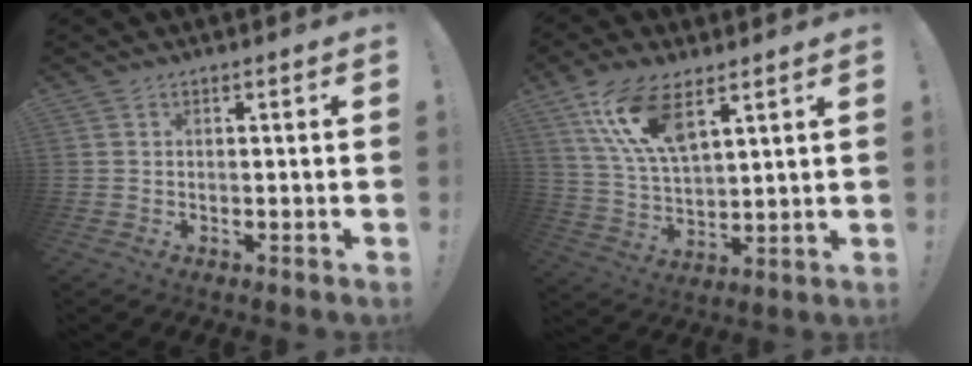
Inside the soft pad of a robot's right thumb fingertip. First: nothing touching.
{"total": 14.3, "force": [8.4, 5.5, 10.2], "torque": [-0.207, -0.028, 0.152]}